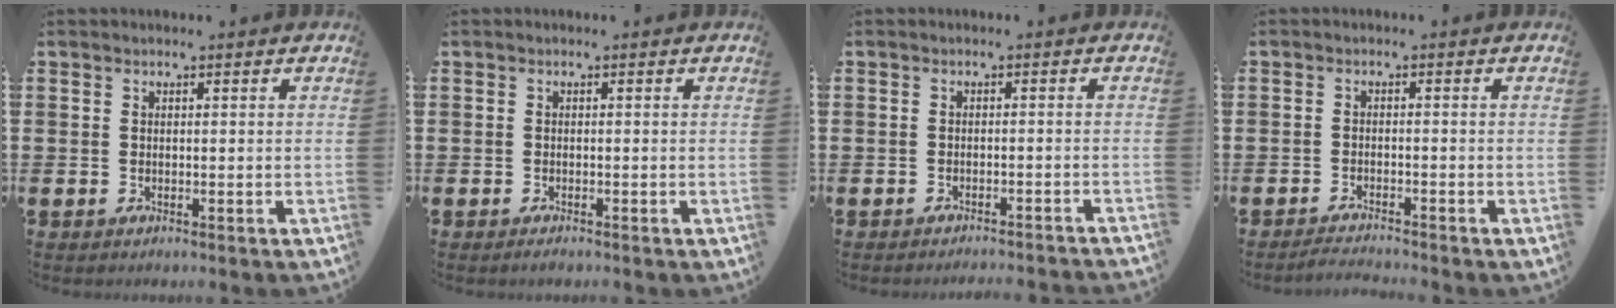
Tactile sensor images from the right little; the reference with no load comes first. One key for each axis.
{"total": 0.7, "fx": -0.5, "fy": 0.1, "fz": 0.4, "tx": -0.008, "ty": -0.003, "tz": -0.010}
{"total": 1.4, "fx": -1.3, "fy": -0.3, "fz": 0.0, "tx": 0.000, "ty": 0.005, "tz": -0.028}
{"total": 1.6, "fx": -1.6, "fy": -0.2, "fz": 0.2, "tx": -0.004, "ty": 0.003, "tz": -0.031}